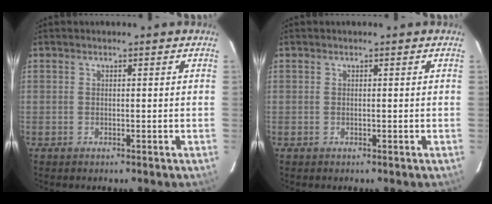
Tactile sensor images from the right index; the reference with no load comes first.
{"total": 0.0}